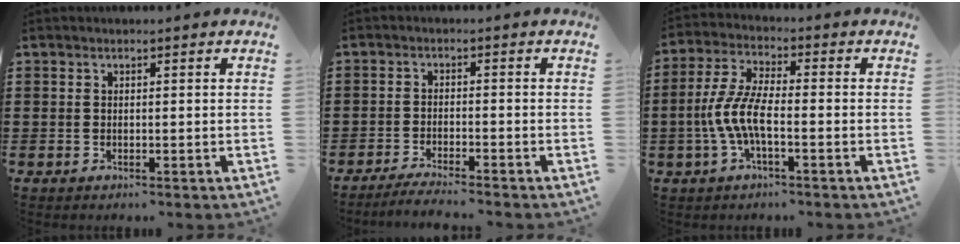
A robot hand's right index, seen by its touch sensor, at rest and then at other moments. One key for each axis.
{"total": 2.8, "fx": -2.7, "fy": -0.2, "fz": 0.7, "tx": -0.013, "ty": -0.001, "tz": -0.053}
{"total": 7.2, "fx": -2.3, "fy": 2.5, "fz": 6.4, "tx": -0.158, "ty": -0.013, "tz": -0.050}